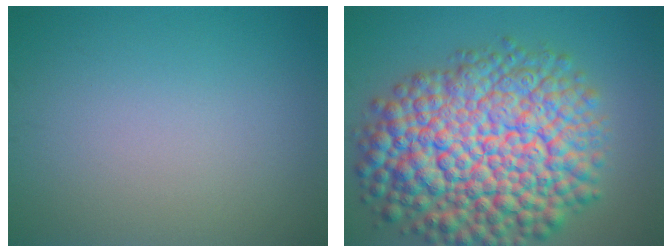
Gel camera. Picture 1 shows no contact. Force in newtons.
{"total": 15.5, "press": 15.5, "slide": 0.6}